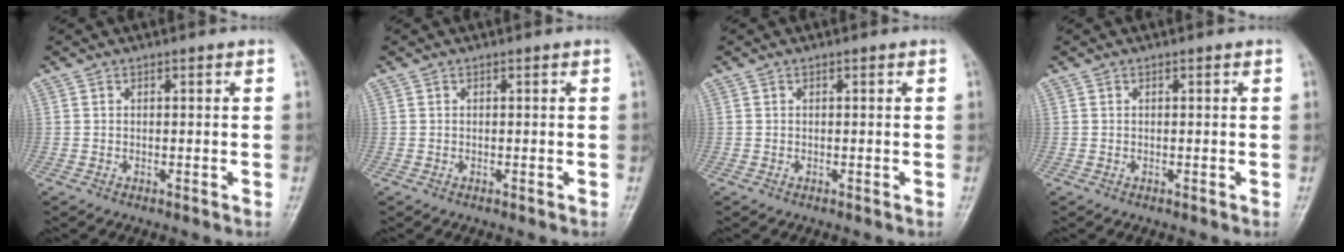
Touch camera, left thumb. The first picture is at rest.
{"total": 0.0}
{"total": 0.0}
{"total": 0.0}